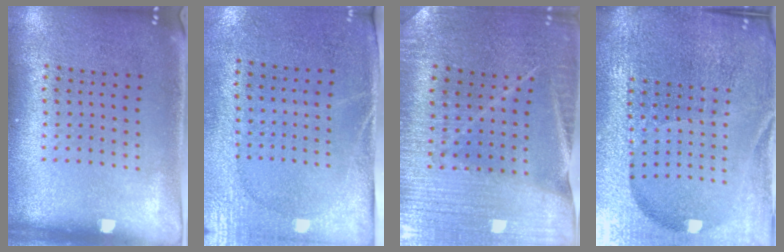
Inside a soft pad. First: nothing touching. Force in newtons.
{"total": 2.7, "press": 2.2, "slide": 1.5}
{"total": 2.6, "press": 2.6, "slide": 0.4}
{"total": 6.1, "press": 5.4, "slide": 2.9}